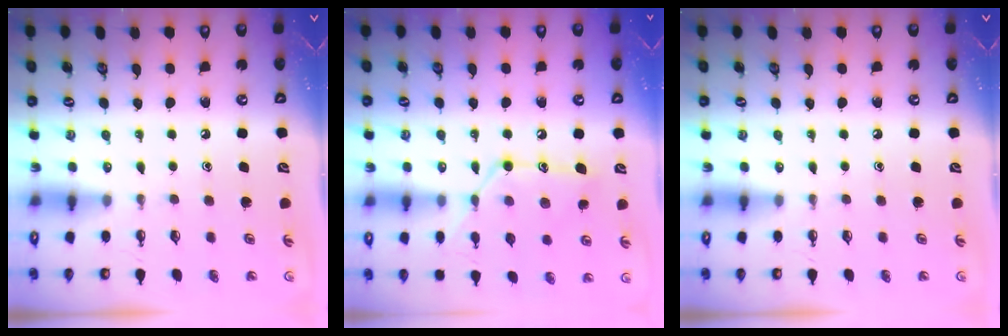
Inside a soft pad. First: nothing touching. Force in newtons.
{"total": 14.8, "press": 14.8, "slide": 1.2}
{"total": 0.0}